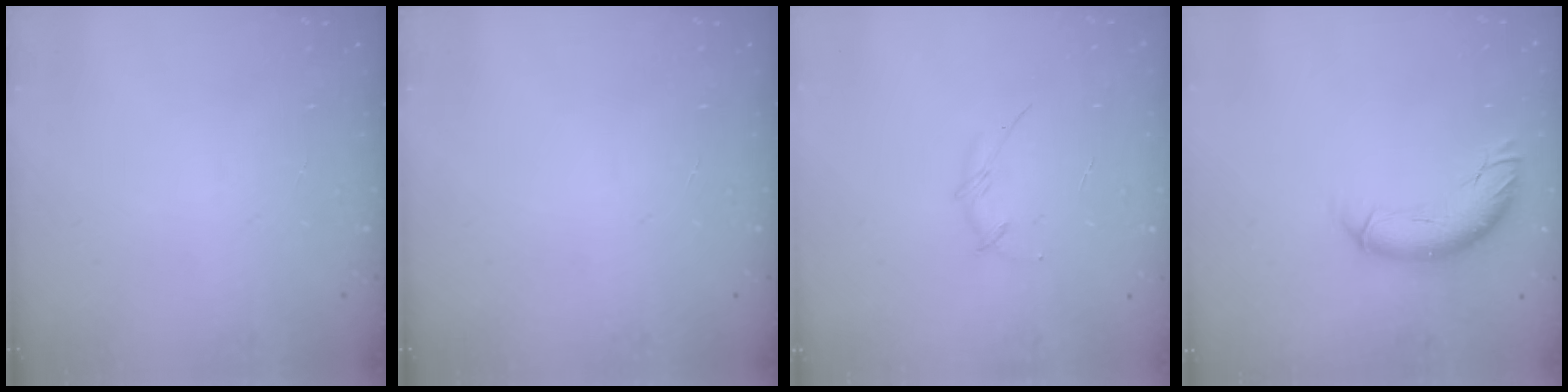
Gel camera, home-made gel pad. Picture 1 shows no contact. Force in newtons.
{"total": 0.0}
{"total": 4.0, "press": 3.9, "slide": 0.9}
{"total": 10.1, "press": 10.0, "slide": 1.3}